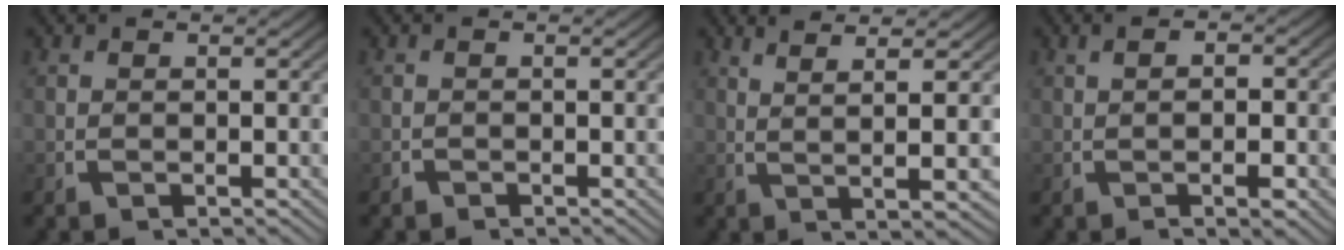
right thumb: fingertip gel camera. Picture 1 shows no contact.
{"total": 0.6, "force": [-0.6, 0.1, 0.0], "torque": [0.002, -0.004, -0.012]}
{"total": 5.0, "force": [2.7, 0.1, 4.2], "torque": [-0.070, 0.008, 0.047]}
{"total": 2.8, "force": [-0.4, 1.3, 2.4], "torque": [-0.031, 0.004, -0.011]}